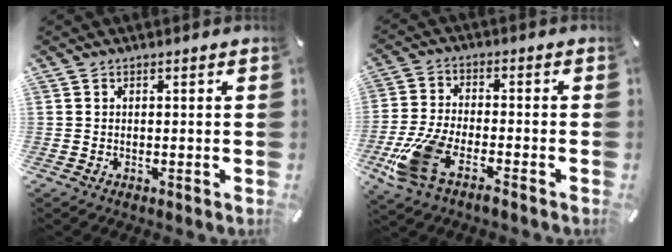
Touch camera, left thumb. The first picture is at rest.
{"total": 11.4, "force": [-6.7, 4.7, 8.0], "torque": [-0.180, 0.011, -0.124]}